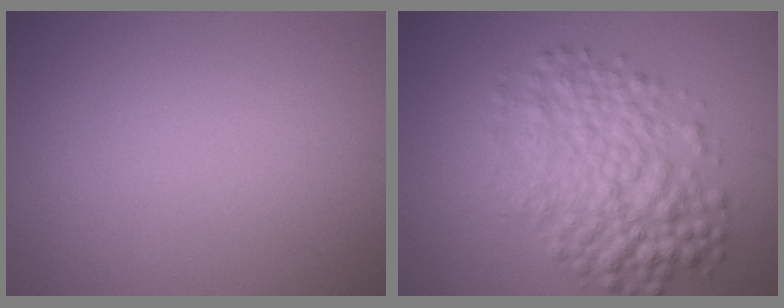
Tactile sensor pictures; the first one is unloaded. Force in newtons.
{"total": 6.1, "press": 6.1, "slide": 0.0}